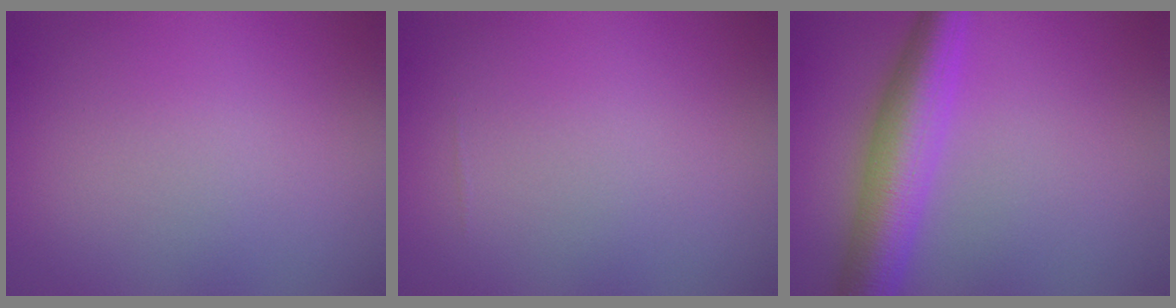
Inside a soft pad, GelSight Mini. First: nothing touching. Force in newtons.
{"total": 0.0}
{"total": 6.1, "press": 6.1, "slide": 0.1}